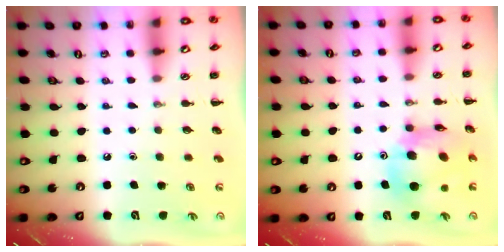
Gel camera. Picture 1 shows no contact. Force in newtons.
{"total": 12.2, "press": 11.7, "slide": 3.7}